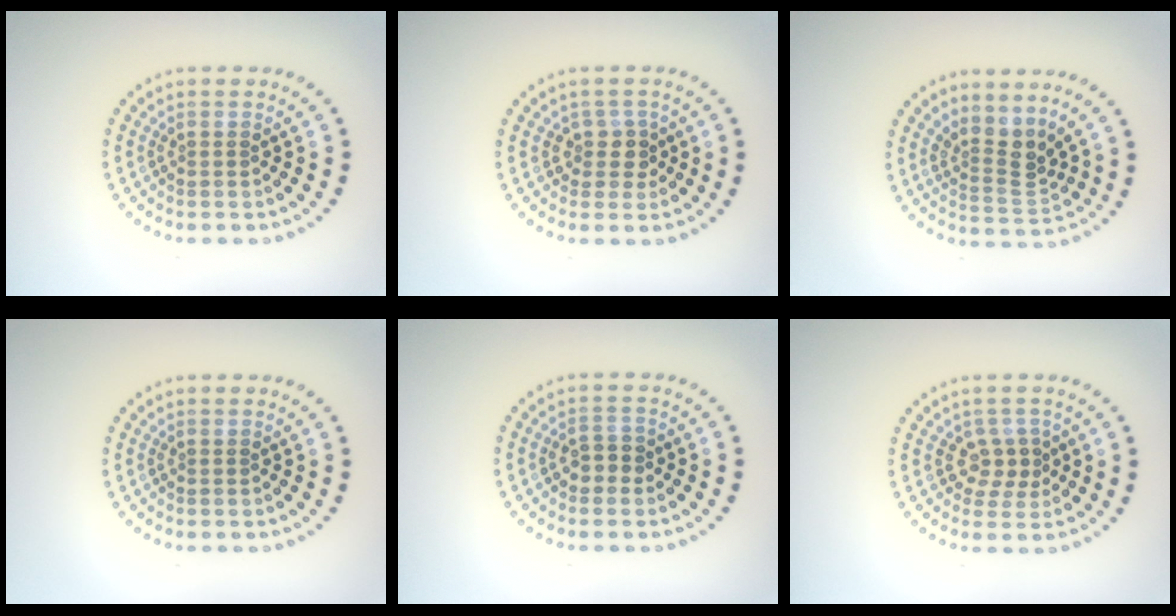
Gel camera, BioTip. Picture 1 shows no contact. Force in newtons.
{"total": 2.1, "press": 1.7, "slide": 1.3}
{"total": 2.9, "press": 2.1, "slide": 2.0}
{"total": 0.0}
{"total": 1.9, "press": 1.7, "slide": 0.7}
{"total": 2.1, "press": 1.8, "slide": 1.2}